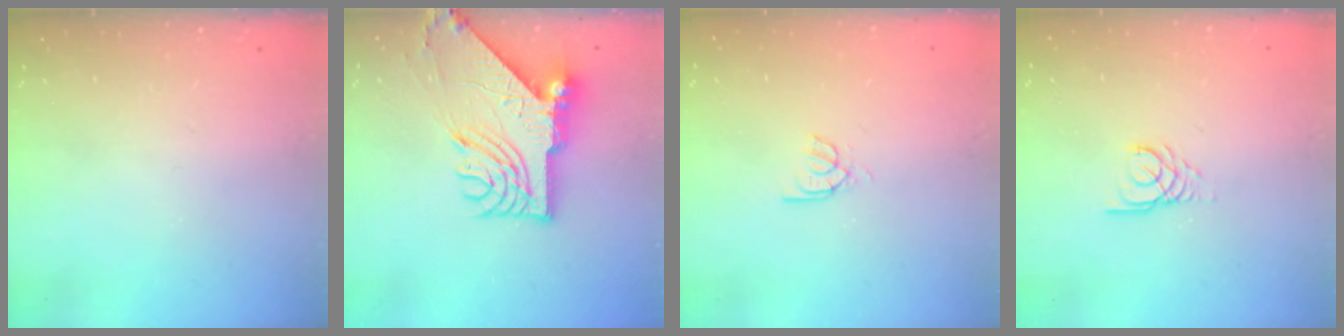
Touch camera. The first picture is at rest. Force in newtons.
{"total": 12.0, "press": 11.9, "slide": 1.4}
{"total": 2.9, "press": 2.9, "slide": 0.3}
{"total": 3.9, "press": 3.9, "slide": 0.3}